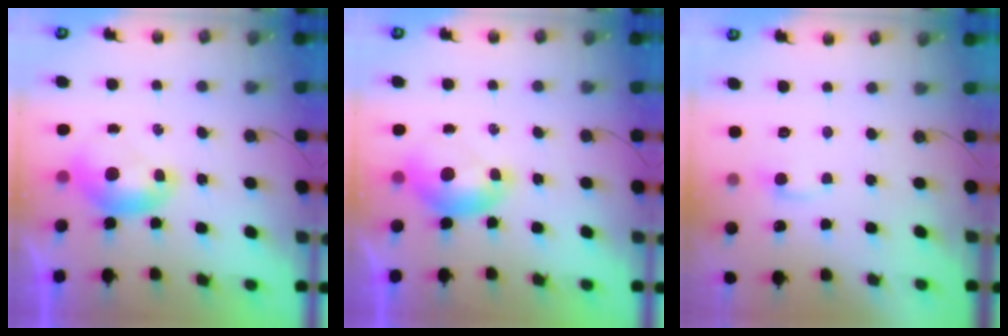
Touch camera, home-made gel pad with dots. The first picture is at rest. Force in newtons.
{"total": 0.6, "press": 0.3, "slide": 0.6}
{"total": 0.7, "press": 0.4, "slide": 0.6}